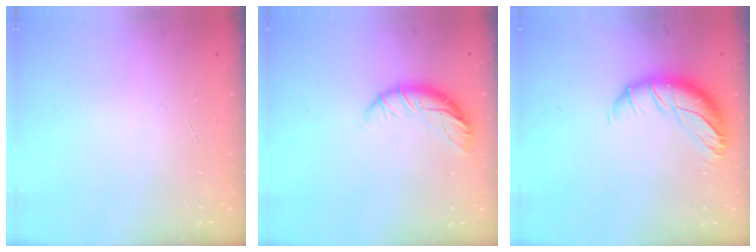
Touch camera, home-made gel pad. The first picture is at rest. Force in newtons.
{"total": 9.1, "press": 9.0, "slide": 1.2}
{"total": 12.8, "press": 12.4, "slide": 2.9}